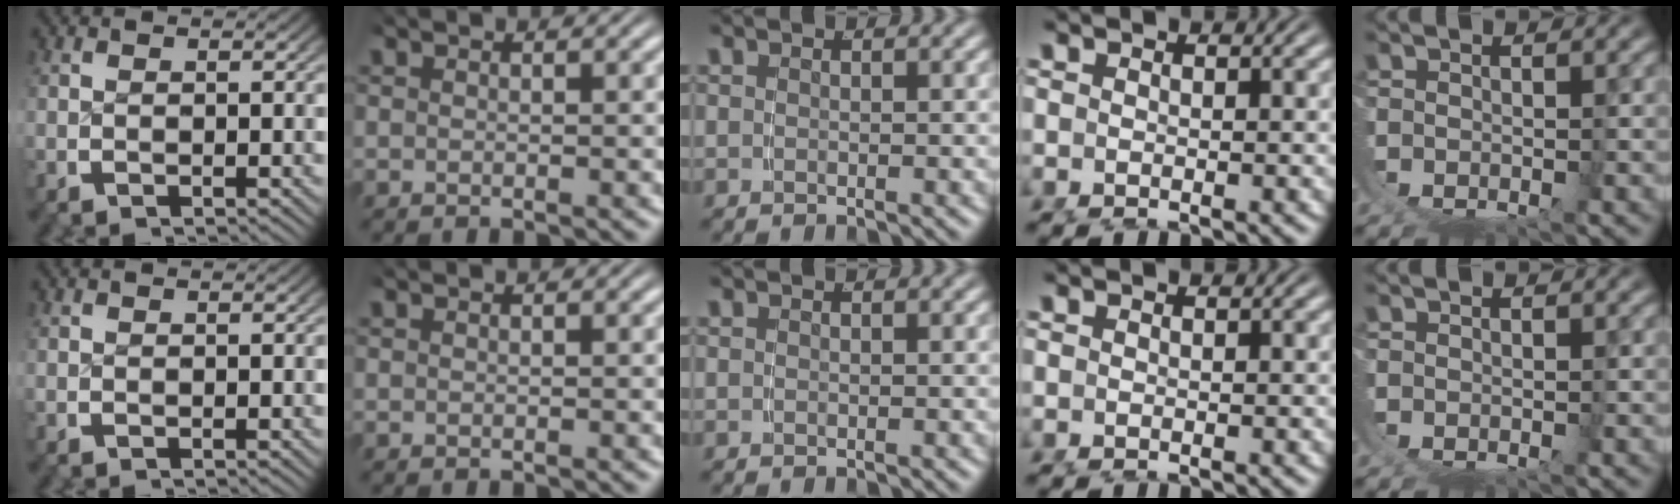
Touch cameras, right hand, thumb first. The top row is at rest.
{}